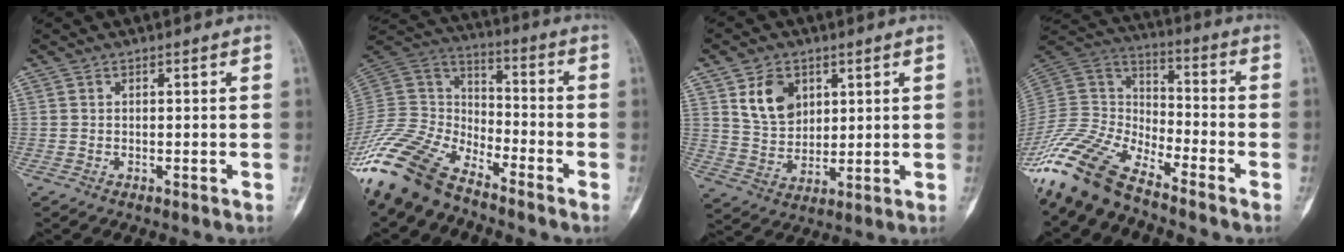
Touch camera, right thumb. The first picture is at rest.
{"total": 17.7, "force": [-14.4, 7.3, 7.4], "torque": [-0.140, 0.077, -0.284]}
{"total": 9.0, "force": [3.7, 6.5, 5.1], "torque": [-0.066, -0.023, 0.078]}
{"total": 15.5, "force": [-13.0, 4.6, 7.1], "torque": [-0.137, 0.072, -0.265]}